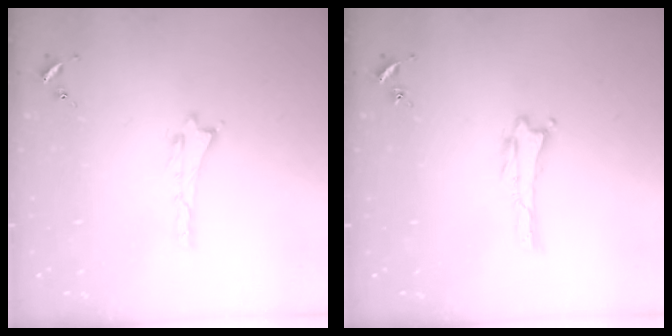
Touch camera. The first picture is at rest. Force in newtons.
{"total": 0.0}